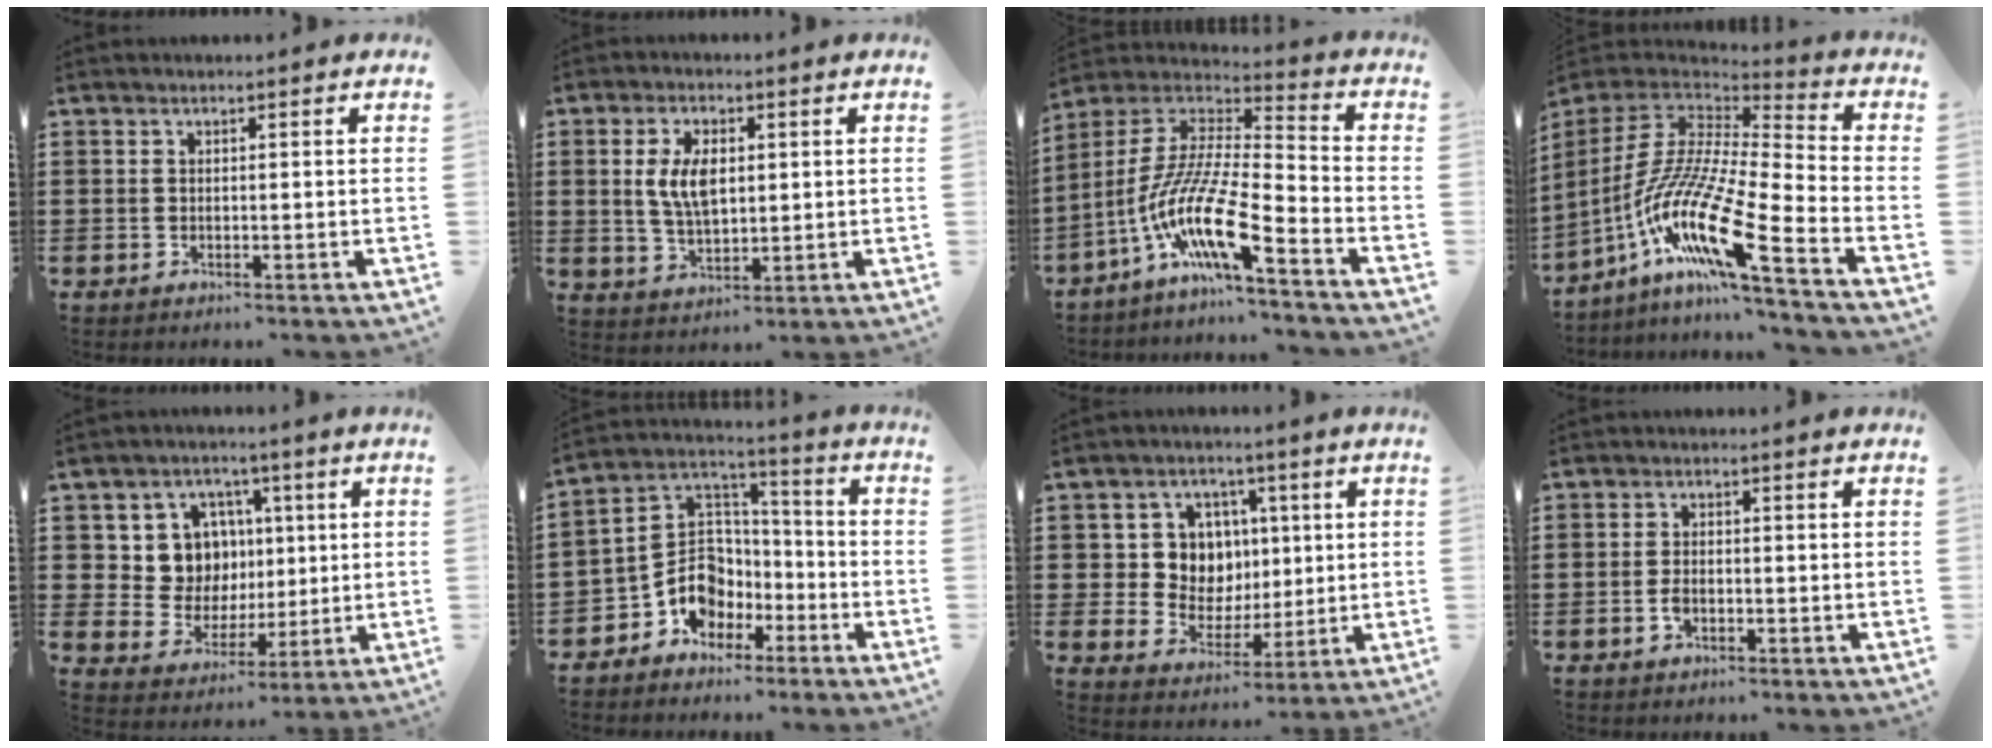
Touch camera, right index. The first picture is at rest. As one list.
[{"total": 6.6, "force": [1.1, 3.5, 5.6], "torque": [-0.114, 0.006, 0.014]}, {"total": 12.9, "force": [-7.9, 1.4, 10.1], "torque": [-0.224, -0.021, -0.165]}, {"total": 16.1, "force": [-8.9, 1.8, 13.4], "torque": [-0.299, -0.019, -0.182]}, {"total": 9.2, "force": [2.2, 8.4, 3.2], "torque": [-0.087, 0.008, 0.048]}, {"total": 7.7, "force": [-3.0, 6.8, 2.1], "torque": [-0.077, 0.002, -0.060]}, {"total": 8.2, "force": [1.8, 7.4, 3.0], "torque": [-0.080, 0.014, 0.034]}, {"total": 2.0, "force": [-0.7, 1.0, 1.5], "torque": [-0.037, -0.002, -0.016]}]